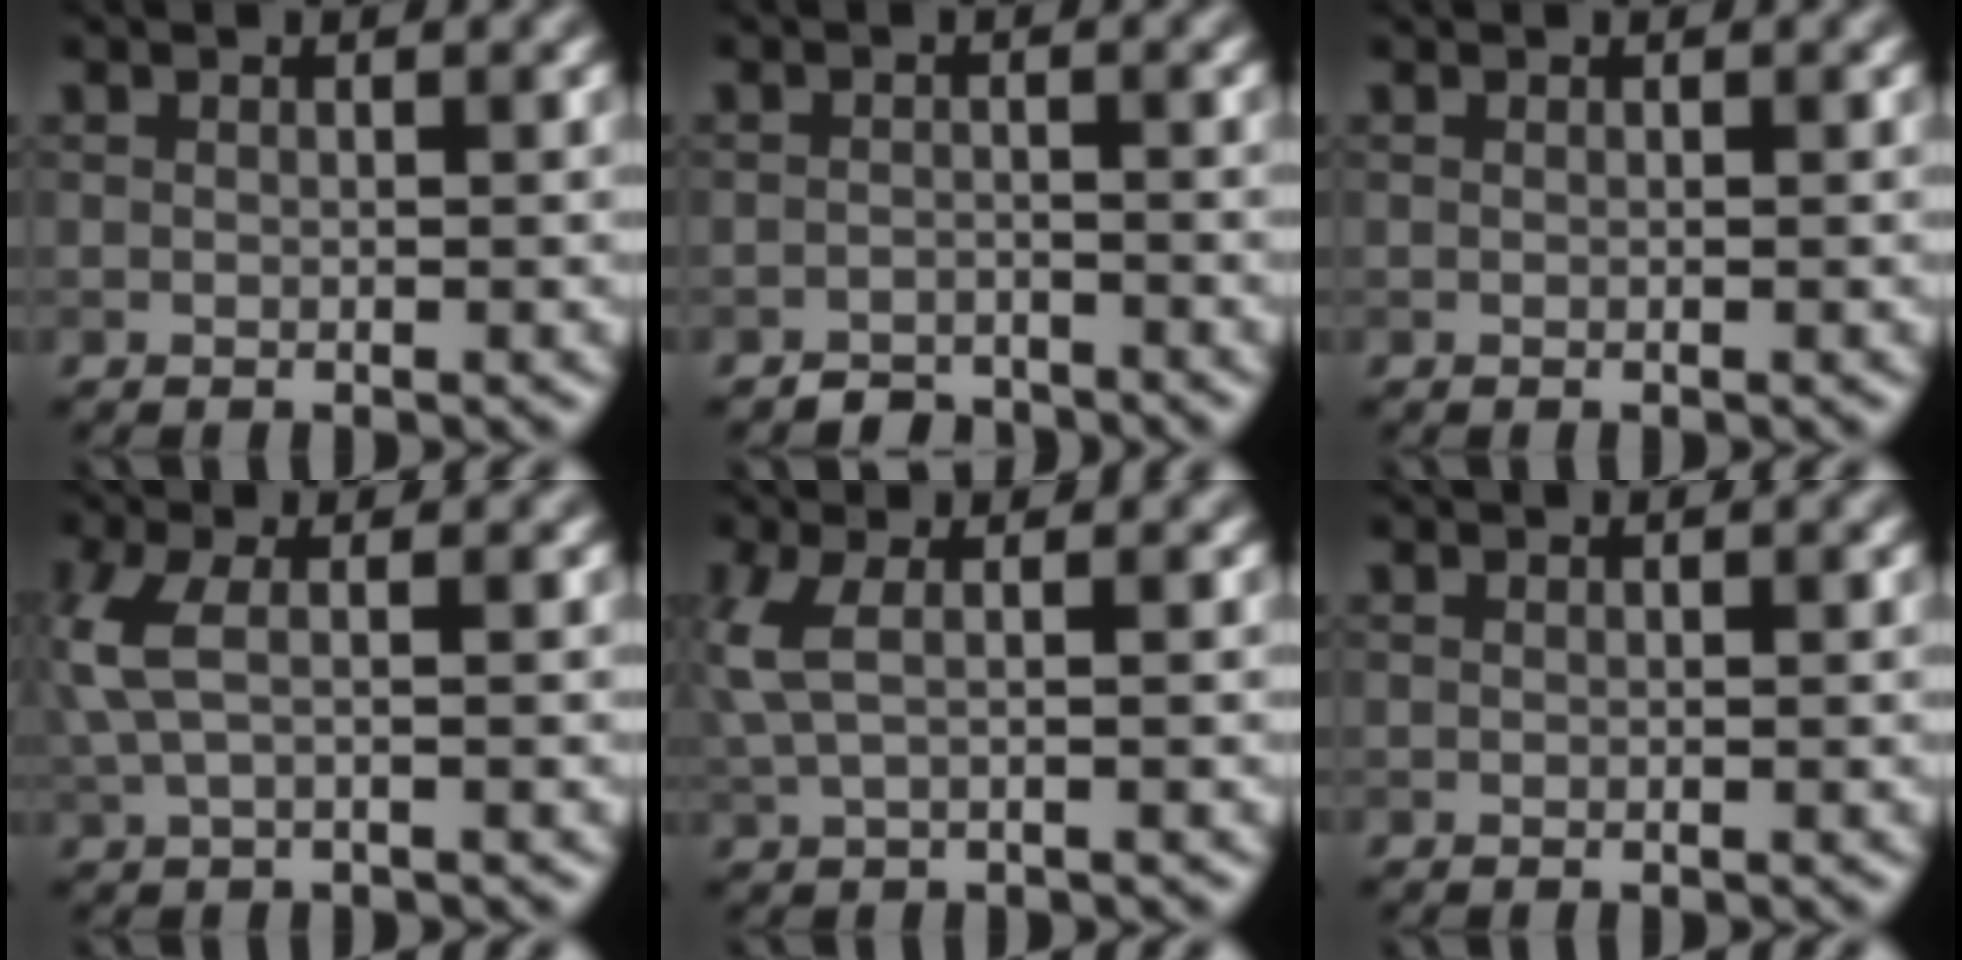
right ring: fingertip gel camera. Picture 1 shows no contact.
{"total": 1.7, "force": [-1.7, 0.5, 0.0], "torque": [0.005, 0.007, -0.031]}
{"total": 0.0}
{"total": 3.4, "force": [0.3, 1.2, 3.1], "torque": [-0.080, 0.007, 0.002]}
{"total": 2.8, "force": [0.5, 0.9, 2.7], "torque": [-0.062, 0.006, 0.007]}
{"total": 0.0}